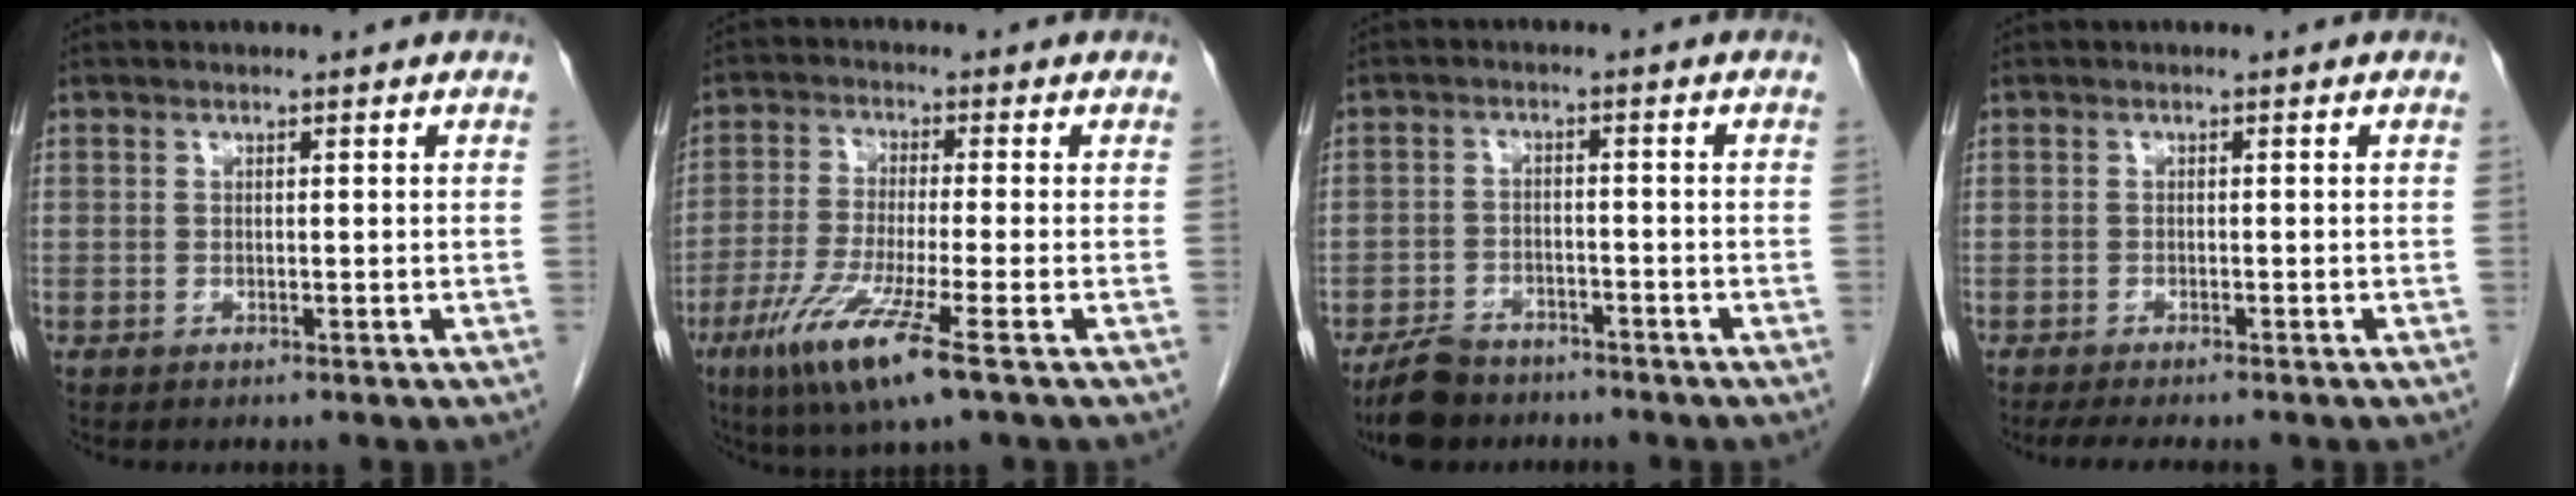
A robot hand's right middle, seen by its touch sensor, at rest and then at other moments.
{"total": 10.3, "force": [-5.2, 0.0, 8.9], "torque": [-0.182, -0.033, -0.096]}
{"total": 6.3, "force": [-5.2, 2.7, 2.2], "torque": [-0.051, -0.007, -0.093]}
{"total": 5.1, "force": [-4.2, 0.7, 2.7], "torque": [-0.036, -0.012, -0.061]}